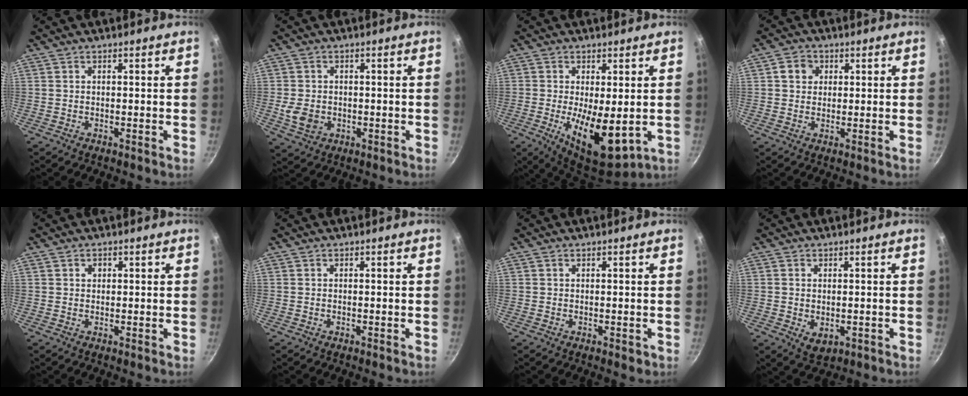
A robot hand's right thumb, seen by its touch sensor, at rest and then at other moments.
{"total": 5.7, "force": [-0.9, 4.5, 3.3], "torque": [-0.057, 0.003, -0.011]}
{"total": 12.5, "force": [-1.8, 5.3, 11.2], "torque": [-0.170, -0.013, -0.016]}
{"total": 4.2, "force": [1.2, 3.7, 1.7], "torque": [-0.005, 0.004, 0.014]}
{"total": 1.2, "force": [0.4, 1.1, 0.5], "torque": [-0.002, 0.001, 0.004]}
{"total": 0.0}
{"total": 1.0, "force": [0.1, 0.7, 0.8], "torque": [-0.006, 0.001, 0.002]}
{"total": 3.8, "force": [-0.4, 2.5, 2.8], "torque": [-0.043, -0.012, 0.000]}